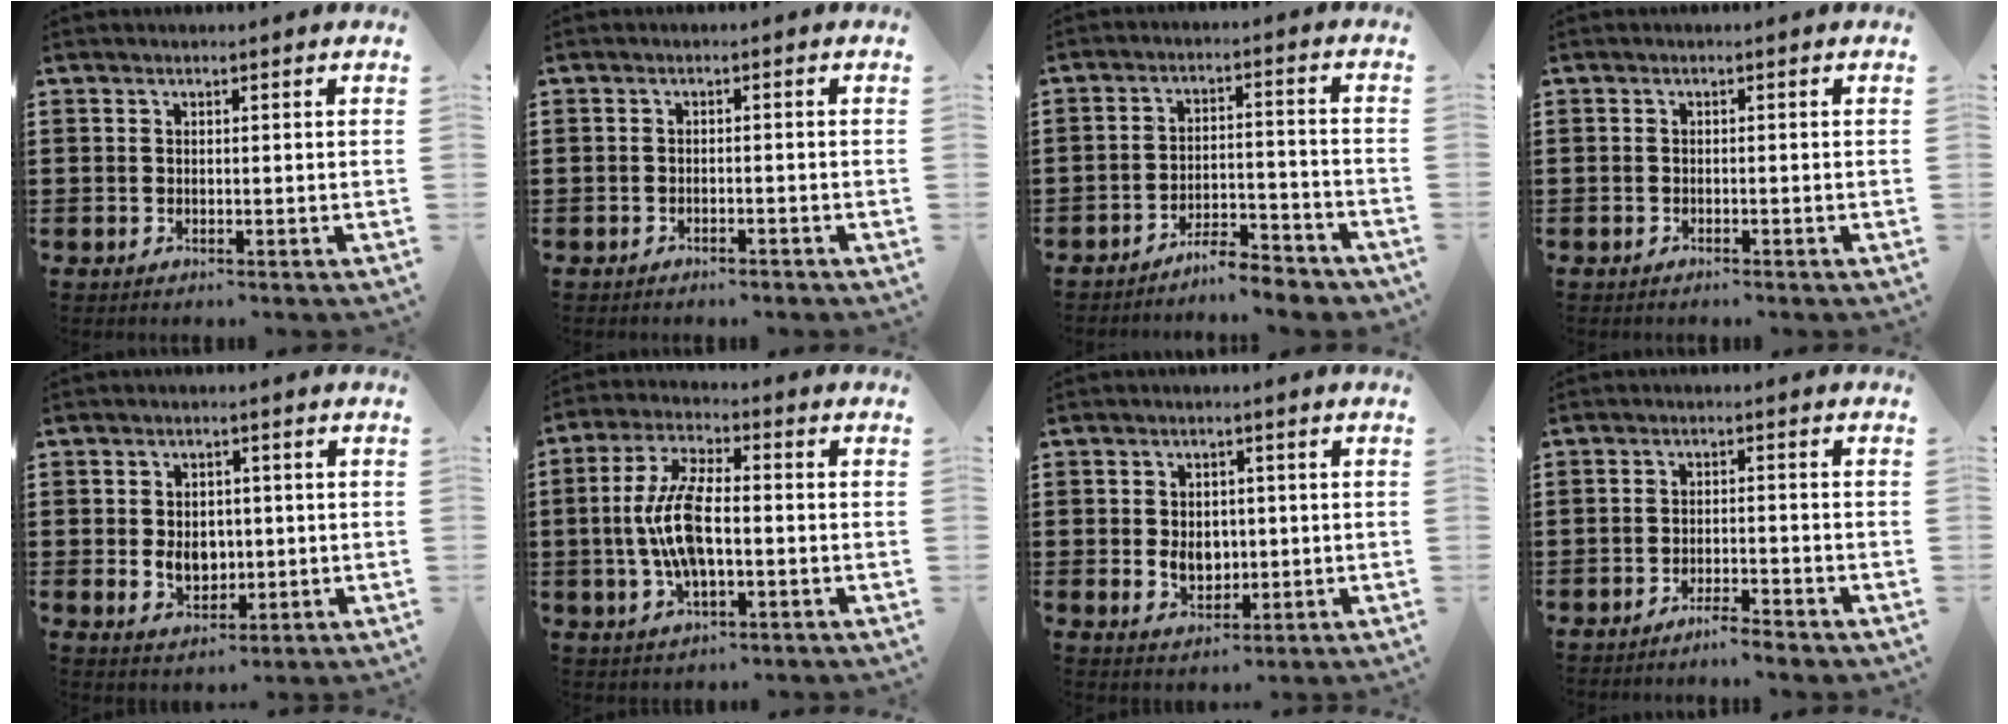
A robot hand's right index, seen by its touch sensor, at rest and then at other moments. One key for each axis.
{"total": 1.1, "fx": -1.1, "fy": 0.2, "fz": 0.3, "tx": -0.010, "ty": 0.000, "tz": -0.022}
{"total": 5.2, "fx": -5.0, "fy": 0.4, "fz": 1.5, "tx": -0.028, "ty": 0.006, "tz": -0.098}
{"total": 0.6, "fx": -0.5, "fy": 0.1, "fz": 0.2, "tx": -0.005, "ty": -0.002, "tz": -0.011}
{"total": 4.9, "fx": -0.1, "fy": 3.8, "fz": 3.1, "tx": -0.051, "ty": 0.005, "tz": -0.007}
{"total": 10.1, "fx": -0.9, "fy": 4.1, "fz": 9.1, "tx": -0.201, "ty": -0.003, "tz": -0.021}
{"total": 4.5, "fx": -0.1, "fy": 3.5, "fz": 2.8, "tx": -0.046, "ty": 0.004, "tz": -0.008}
{"total": 2.7, "fx": -2.6, "fy": 0.0, "fz": 0.9, "tx": -0.018, "ty": 0.002, "tz": -0.051}